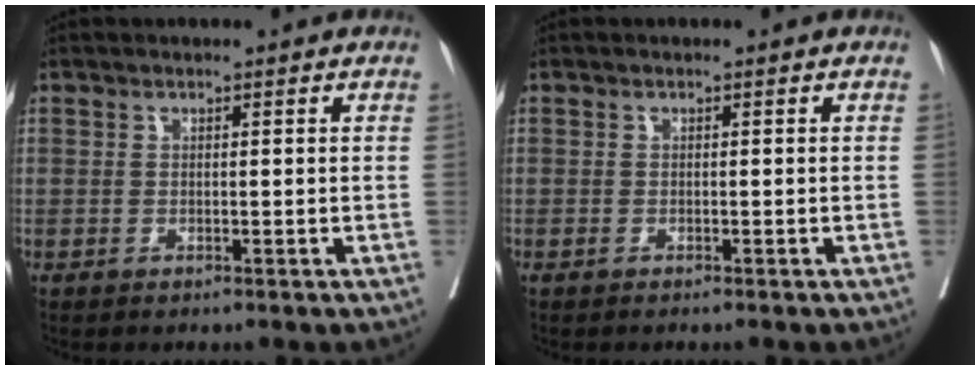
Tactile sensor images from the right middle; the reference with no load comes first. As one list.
[{"total": 0.7, "force": [-0.5, 0.1, 0.5], "torque": [-0.007, -0.001, -0.007]}]